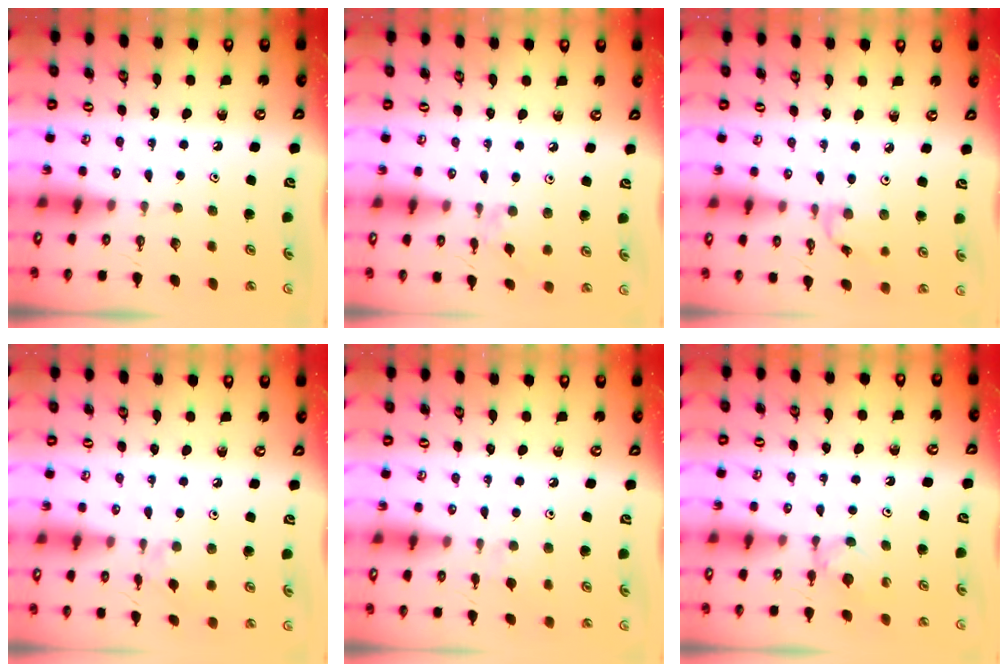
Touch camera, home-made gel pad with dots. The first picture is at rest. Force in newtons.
{"total": 2.8, "press": 2.7, "slide": 0.6}
{"total": 2.6, "press": 2.6, "slide": 0.3}
{"total": 2.4, "press": 2.3, "slide": 0.5}
{"total": 5.2, "press": 5.1, "slide": 0.8}
{"total": 3.0, "press": 2.9, "slide": 0.5}